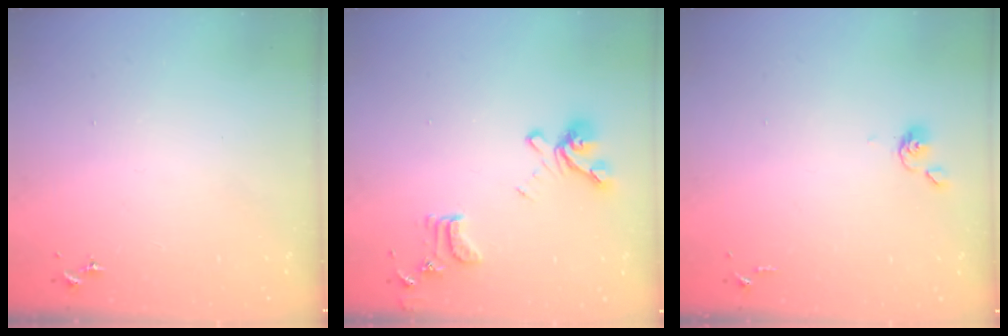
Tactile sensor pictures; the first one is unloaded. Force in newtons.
{"total": 15.5, "press": 15.4, "slide": 1.5}
{"total": 3.8, "press": 3.7, "slide": 0.8}